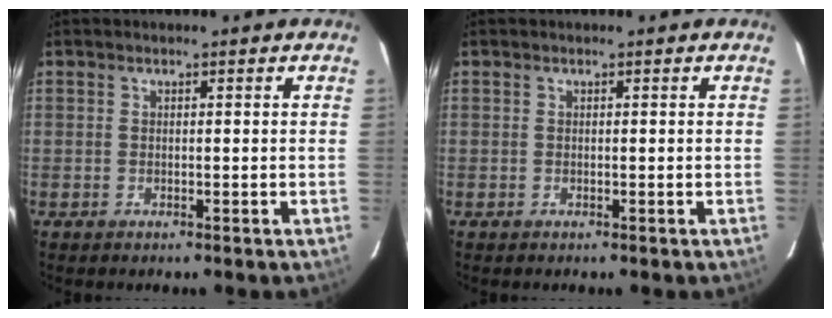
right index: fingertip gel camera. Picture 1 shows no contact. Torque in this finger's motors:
{"motor_torque": [0.00, 0.00, 0.00, 0.00]}